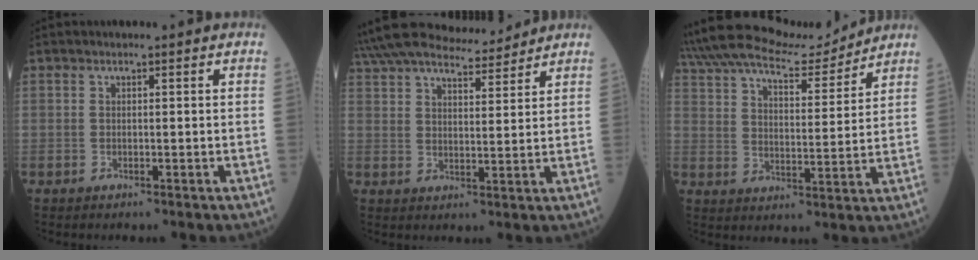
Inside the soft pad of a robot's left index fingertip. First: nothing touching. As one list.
[{"total": 15.0, "force": [13.8, 2.6, 5.3], "torque": [-0.097, 0.024, 0.222]}, {"total": 16.3, "force": [14.5, 3.8, 6.4], "torque": [-0.127, 0.024, 0.235]}]